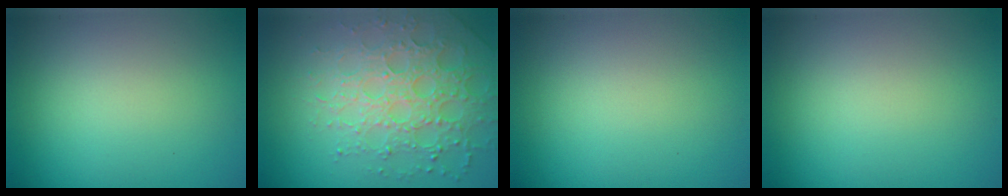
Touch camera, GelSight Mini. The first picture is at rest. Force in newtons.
{"total": 4.9, "press": 4.7, "slide": 1.3}
{"total": 0.0}
{"total": 0.0}